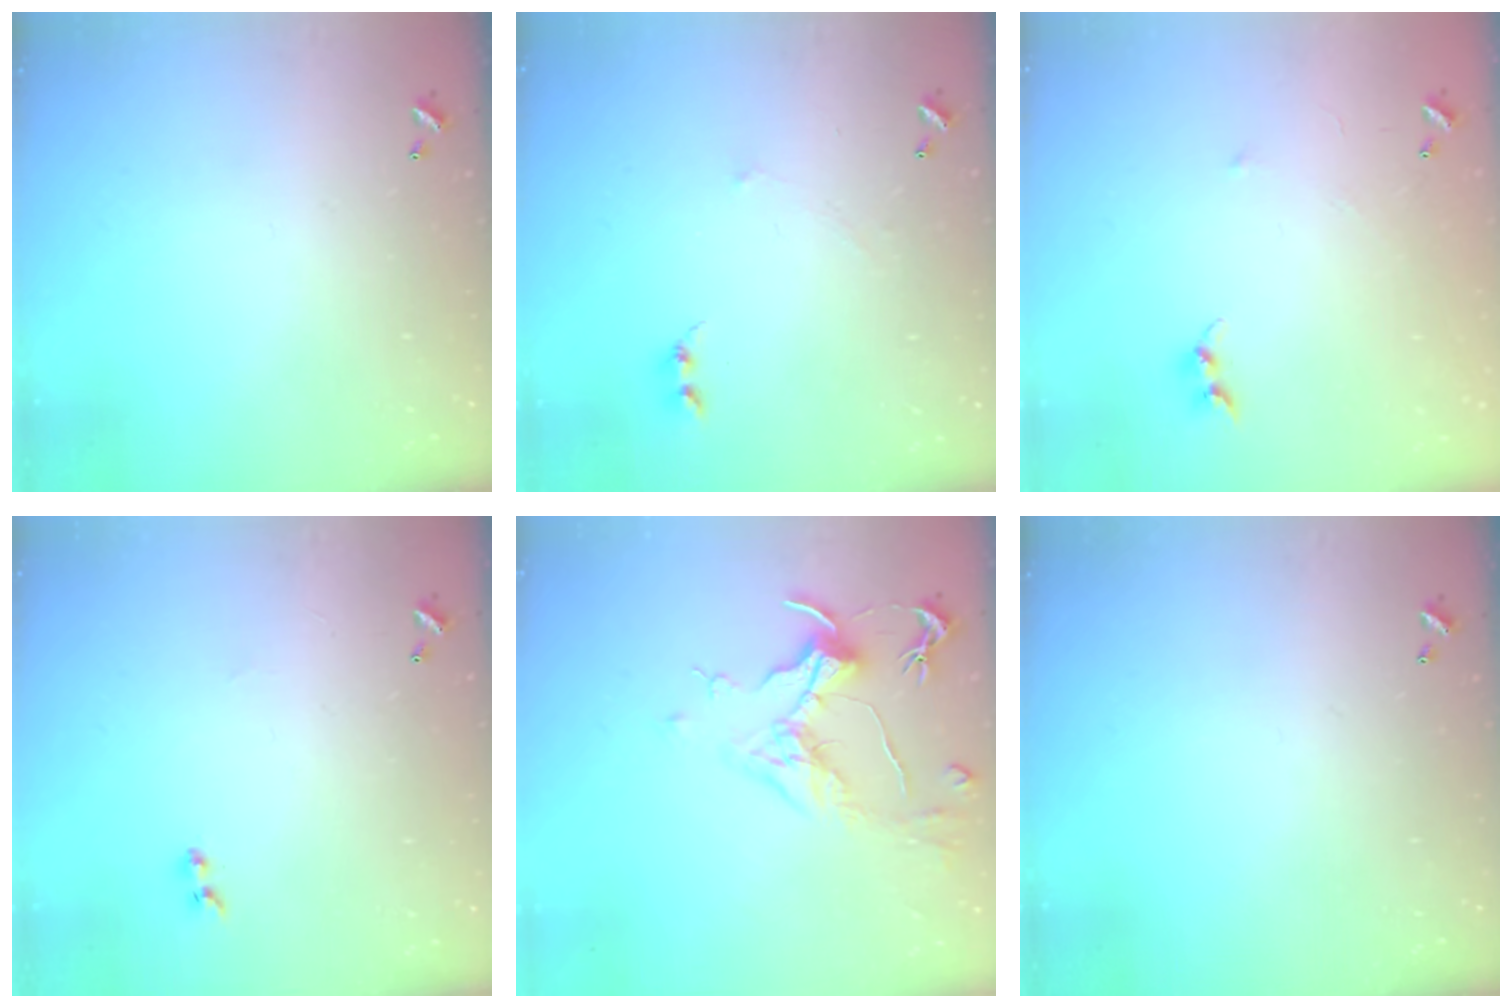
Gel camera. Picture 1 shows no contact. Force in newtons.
{"total": 1.7, "press": 1.6, "slide": 0.4}
{"total": 6.4, "press": 6.4, "slide": 0.4}
{"total": 1.3, "press": 1.1, "slide": 0.7}
{"total": 1.8, "press": 1.6, "slide": 0.9}
{"total": 0.0}